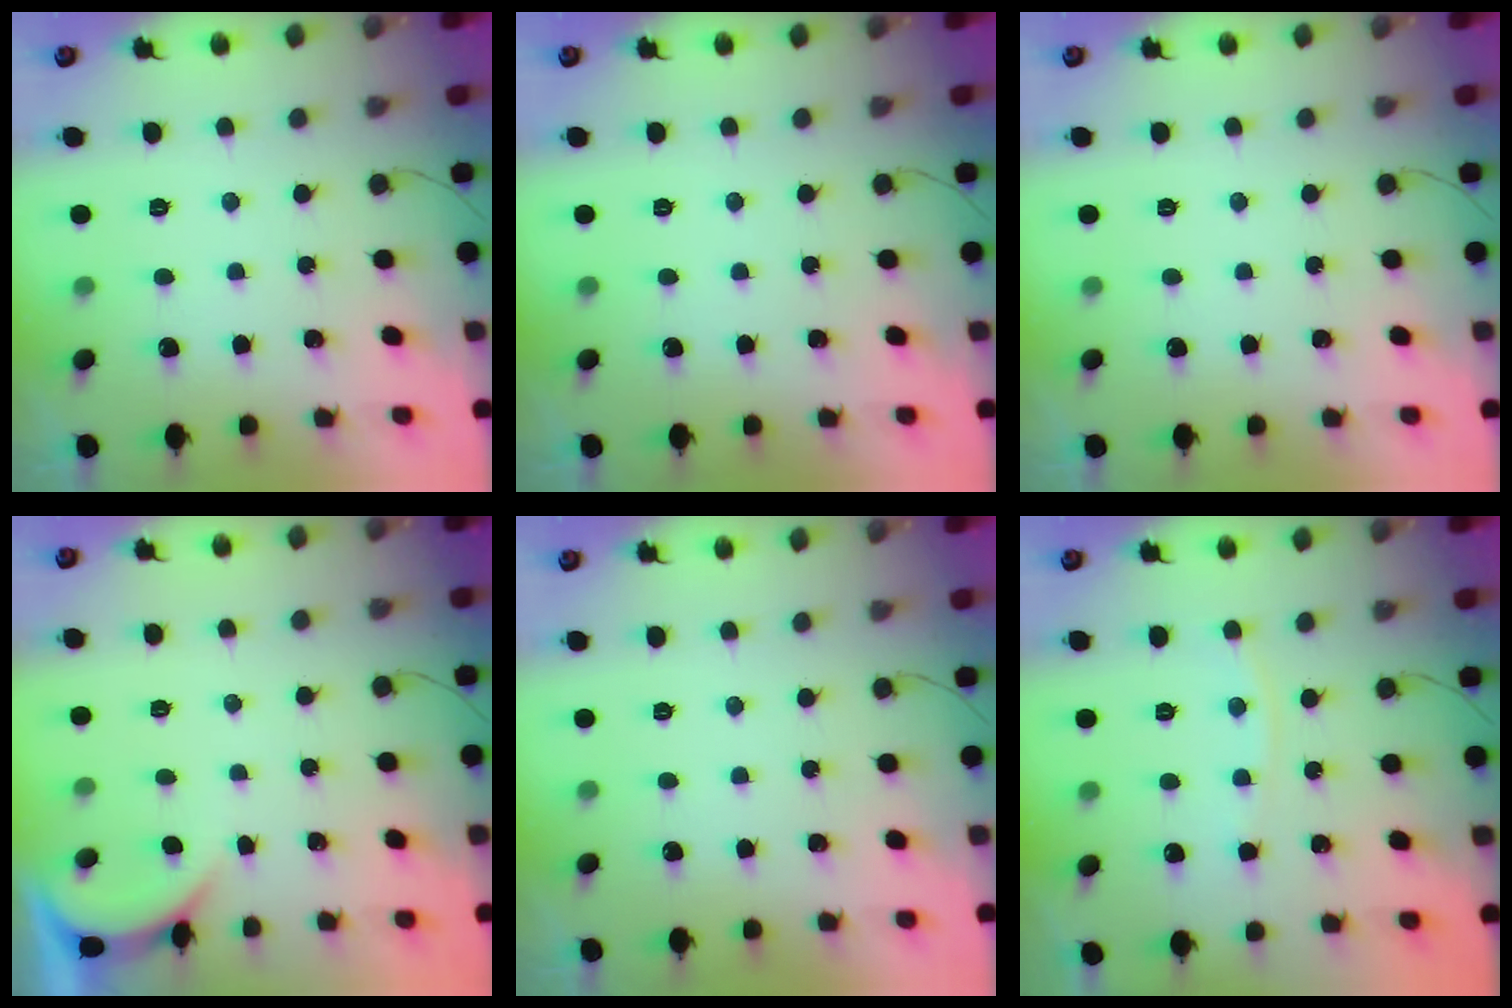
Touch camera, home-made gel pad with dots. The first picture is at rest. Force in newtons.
{"total": 0.0}
{"total": 0.0}
{"total": 0.8, "press": 0.7, "slide": 0.2}
{"total": 0.0}
{"total": 5.3, "press": 5.3, "slide": 0.7}